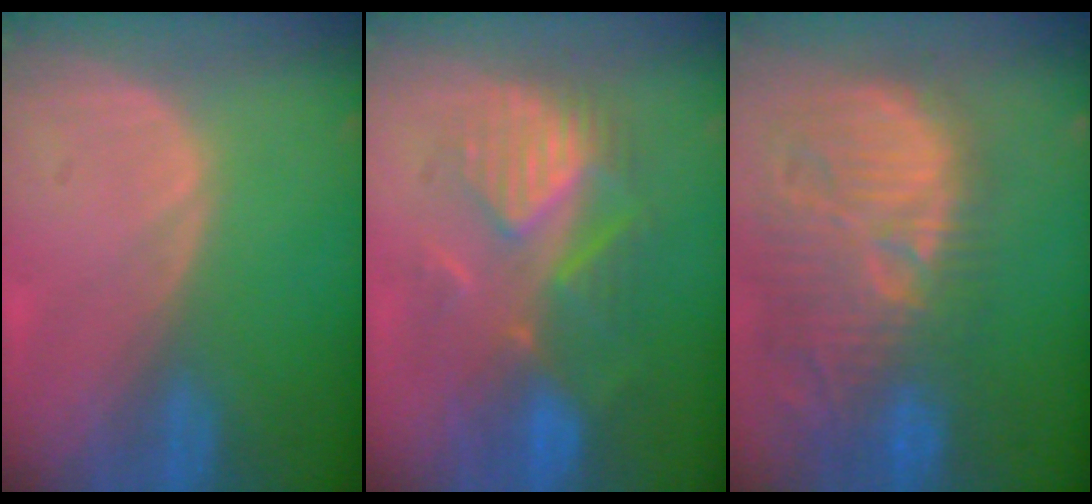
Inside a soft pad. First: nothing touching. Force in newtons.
{"total": 8.5, "press": 8.5, "slide": 0.8}
{"total": 14.3, "press": 12.9, "slide": 6.2}